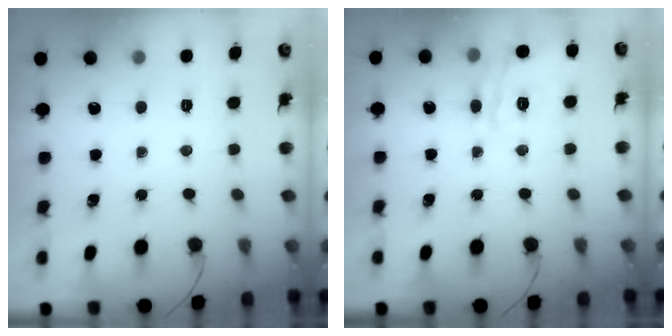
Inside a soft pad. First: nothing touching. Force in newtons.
{"total": 12.7, "press": 12.7, "slide": 1.0}